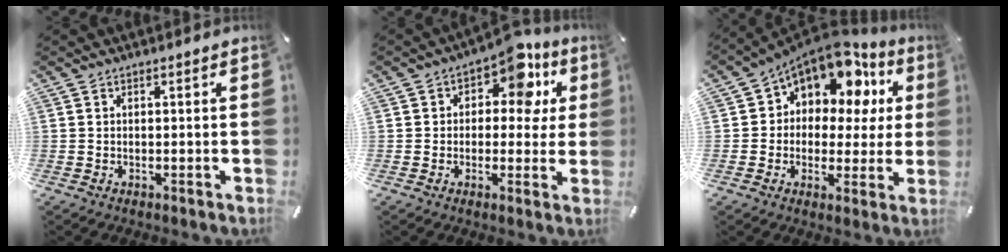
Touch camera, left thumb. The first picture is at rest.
{"total": 10.8, "force": [5.5, 6.5, 6.6], "torque": [-0.084, -0.035, 0.093]}
{"total": 12.4, "force": [7.2, 8.1, 6.0], "torque": [-0.106, -0.059, 0.127]}